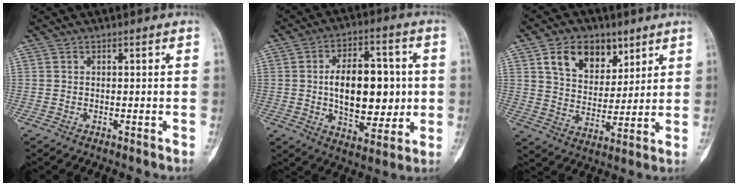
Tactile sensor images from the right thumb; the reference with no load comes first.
{"total": 17.2, "force": [0.4, 9.7, 14.1], "torque": [-0.176, 0.007, 0.012]}
{"total": 11.9, "force": [6.2, 8.0, 6.3], "torque": [-0.071, -0.031, 0.111]}